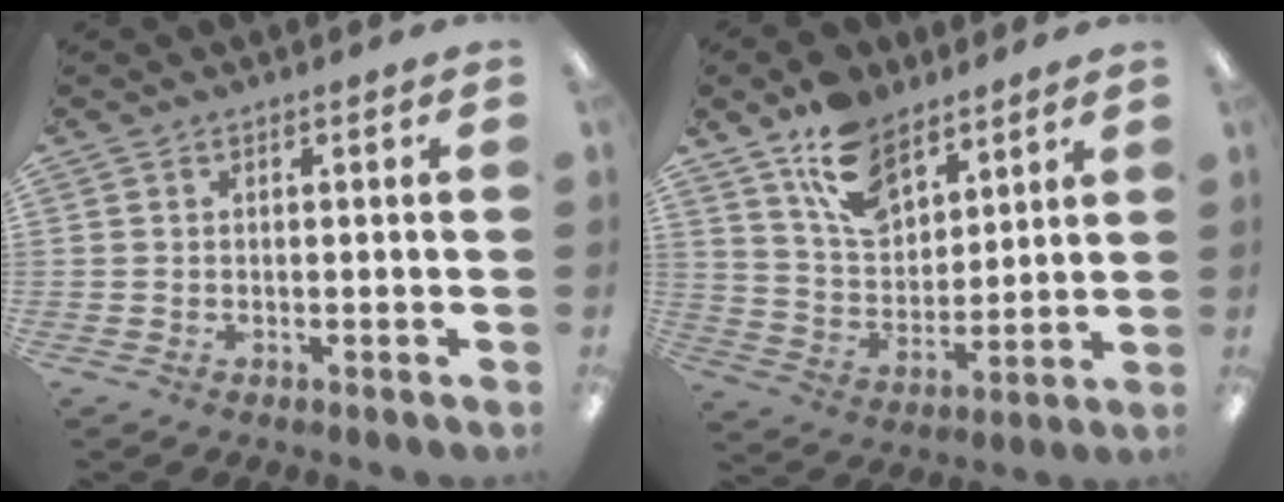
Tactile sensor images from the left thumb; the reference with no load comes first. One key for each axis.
{"total": 13.8, "fx": 9.3, "fy": 7.8, "fz": 6.7, "tx": -0.119, "ty": -0.042, "tz": 0.175}